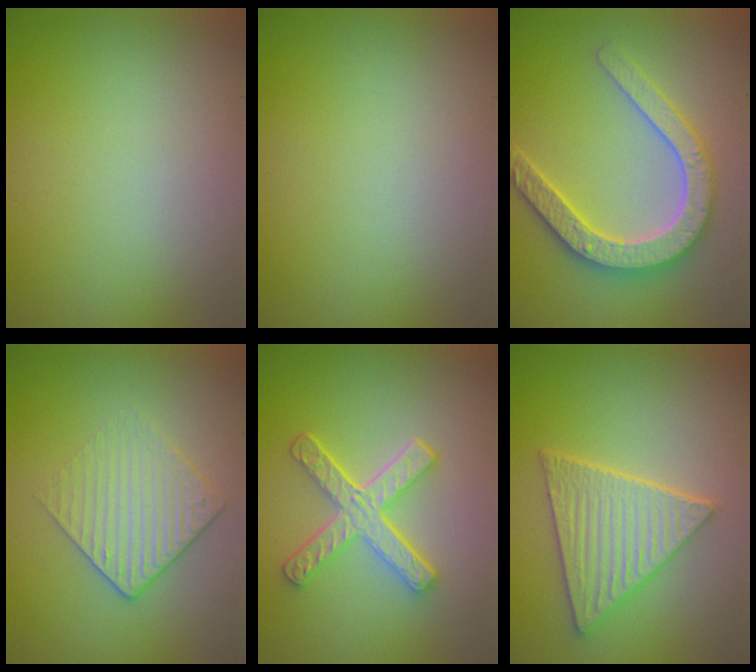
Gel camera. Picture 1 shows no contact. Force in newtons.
{"total": 0.0}
{"total": 5.1, "press": 5.0, "slide": 0.9}
{"total": 3.0, "press": 2.7, "slide": 1.2}
{"total": 4.9, "press": 3.7, "slide": 3.2}
{"total": 5.5, "press": 4.5, "slide": 3.2}